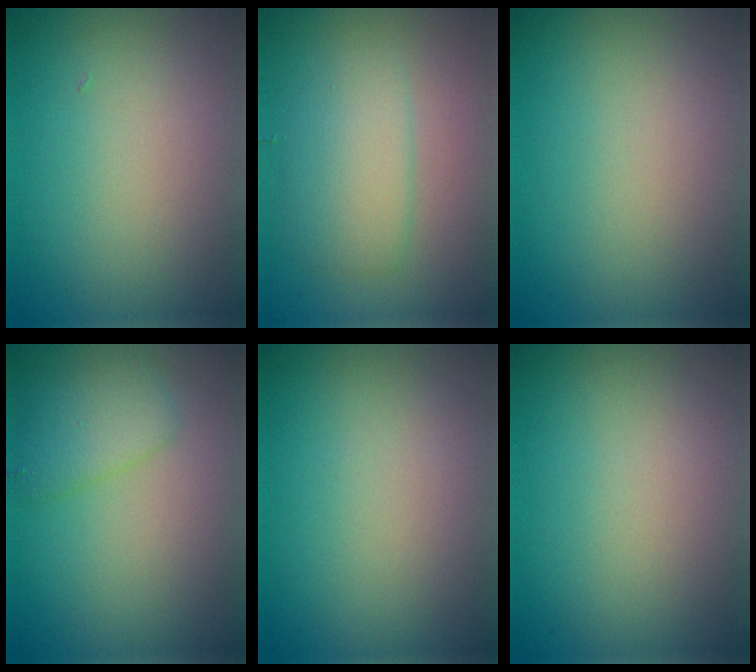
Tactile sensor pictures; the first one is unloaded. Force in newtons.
{"total": 2.3, "press": 2.3, "slide": 0.1}
{"total": 0.0}
{"total": 2.5, "press": 2.5, "slide": 0.2}
{"total": 0.0}
{"total": 0.0}